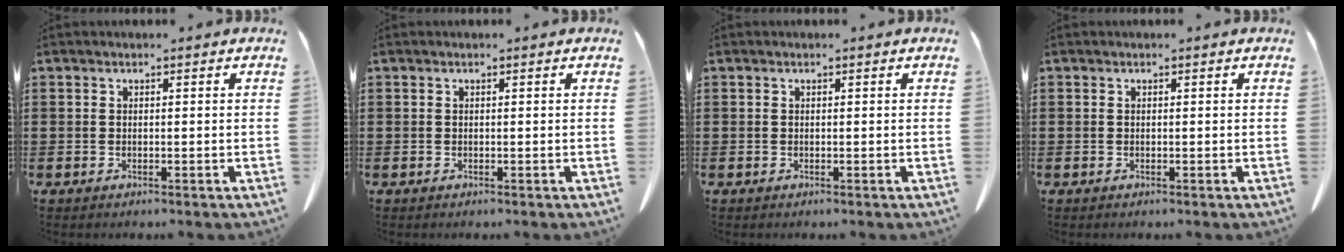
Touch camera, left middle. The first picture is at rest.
{"total": 0.0}
{"total": 0.0}
{"total": 0.0}